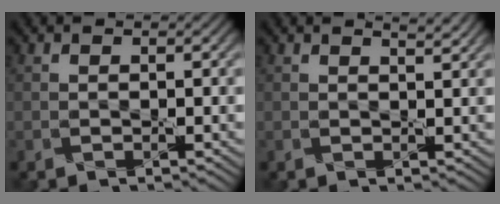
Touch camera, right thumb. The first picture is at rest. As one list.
[{"total": 1.8, "force": [1.5, 0.3, 0.9], "torque": [-0.014, -0.002, 0.018]}]